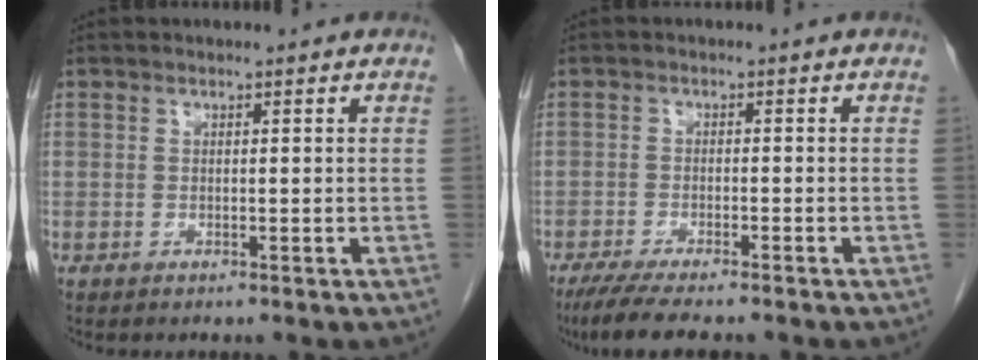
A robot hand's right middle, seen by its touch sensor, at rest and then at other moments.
{"total": 8.6, "force": [-7.1, 1.1, 4.7], "torque": [-0.072, -0.018, -0.110]}